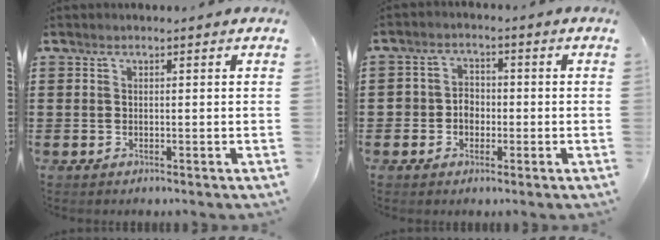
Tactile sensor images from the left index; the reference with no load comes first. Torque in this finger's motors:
{"motor_torque": [0.71, 1.09, 0.06, 0.01]}